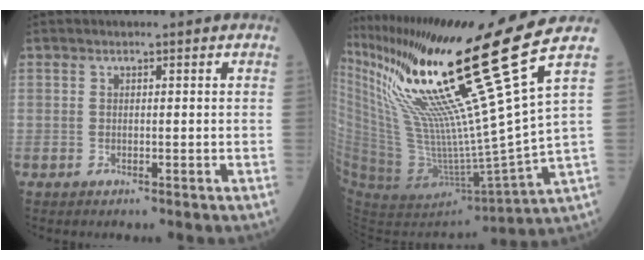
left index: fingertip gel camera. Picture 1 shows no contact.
{"total": 25.7, "force": [16.5, -4.1, 19.3], "torque": [-0.332, -0.057, 0.292]}